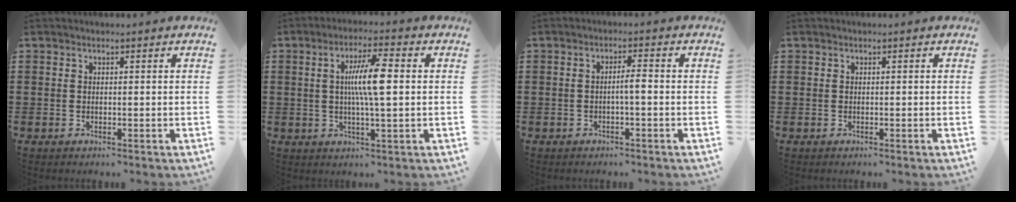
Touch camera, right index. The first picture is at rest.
{"total": 7.6, "force": [0.8, 1.1, 7.5], "torque": [-0.139, 0.004, 0.007]}
{"total": 2.3, "force": [-0.6, 0.2, 2.2], "torque": [-0.040, 0.002, -0.013]}
{"total": 0.0}